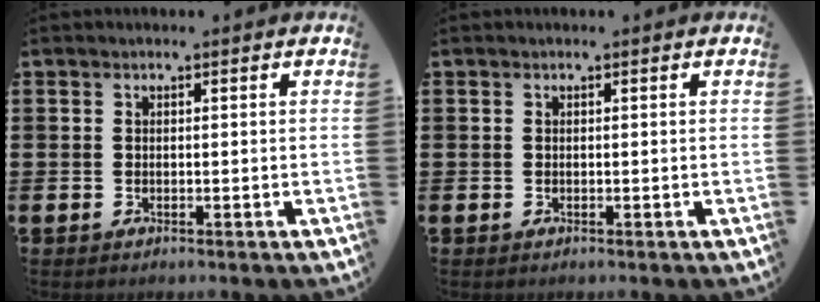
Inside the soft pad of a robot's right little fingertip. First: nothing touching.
{"total": 0.0}